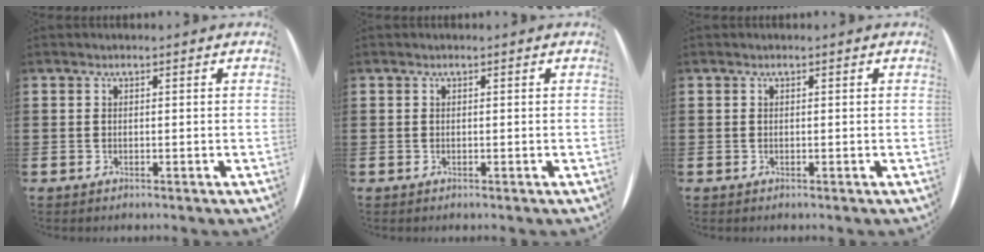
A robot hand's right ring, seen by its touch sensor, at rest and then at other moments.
{"total": 0.0}
{"total": 0.0}